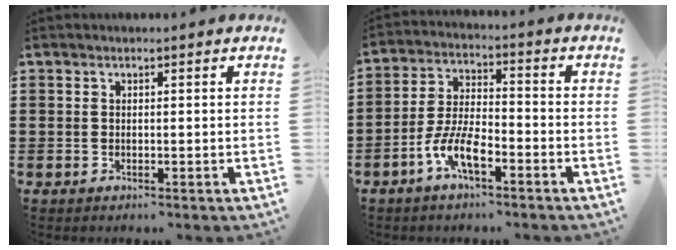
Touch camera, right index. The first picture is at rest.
{"total": 7.4, "force": [-4.3, 2.5, 5.5], "torque": [-0.130, -0.008, -0.085]}